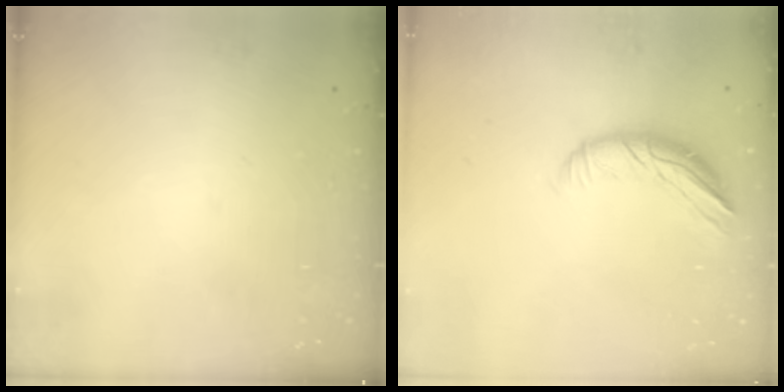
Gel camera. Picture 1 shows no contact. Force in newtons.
{"total": 9.7, "press": 9.6, "slide": 1.3}